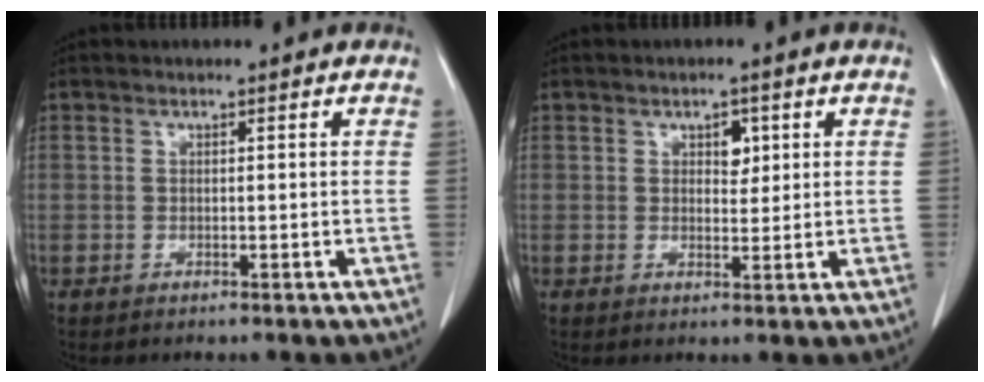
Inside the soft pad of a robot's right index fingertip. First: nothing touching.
{"total": 2.6, "force": [1.0, 1.6, 1.8], "torque": [-0.022, 0.001, 0.015]}